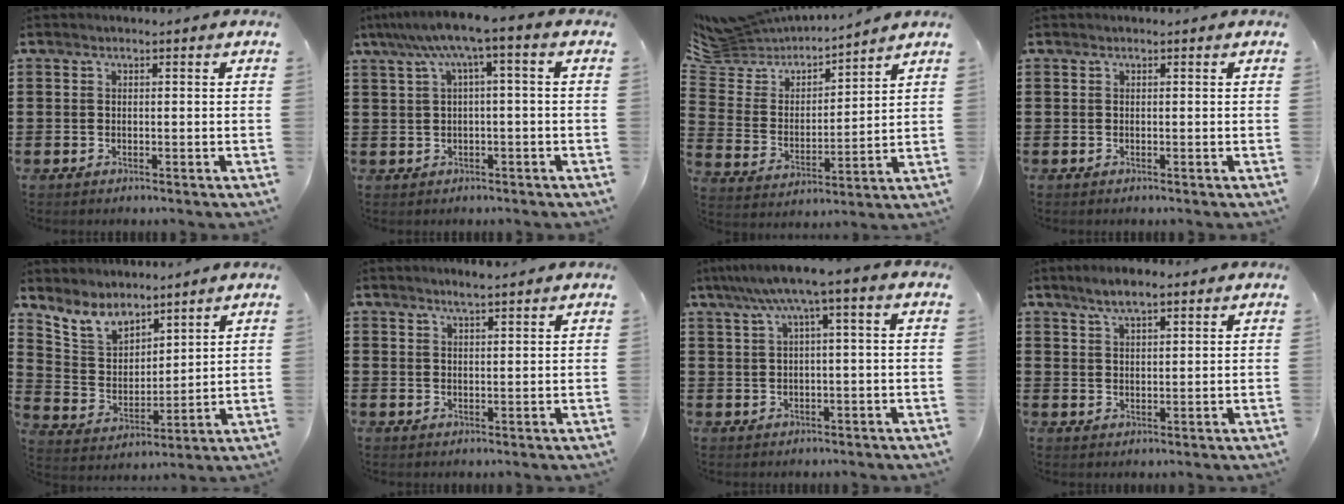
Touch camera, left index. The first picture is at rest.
{"total": 5.3, "force": [1.0, 0.2, 5.2], "torque": [-0.101, -0.005, 0.012]}
{"total": 5.2, "force": [4.9, 1.7, -0.1], "torque": [-0.051, -0.045, 0.078]}
{"total": 0.0}
{"total": 7.2, "force": [6.2, 3.3, 1.7], "torque": [-0.067, -0.028, 0.114]}
{"total": 2.7, "force": [2.4, 0.1, 1.3], "torque": [-0.028, 0.001, 0.043]}
{"total": 5.1, "force": [1.4, 0.1, 5.0], "torque": [-0.095, 0.001, 0.019]}
{"total": 3.8, "force": [2.9, 0.9, 2.3], "torque": [-0.050, 0.005, 0.052]}